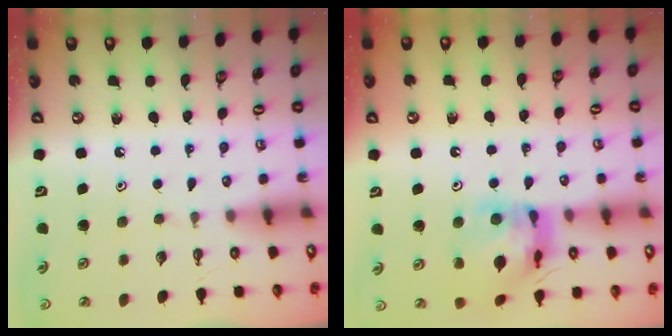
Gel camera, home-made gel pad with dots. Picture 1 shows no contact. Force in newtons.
{"total": 13.6, "press": 13.5, "slide": 1.5}